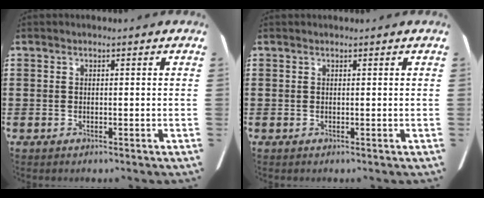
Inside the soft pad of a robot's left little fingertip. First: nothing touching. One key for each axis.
{"total": 0.0}